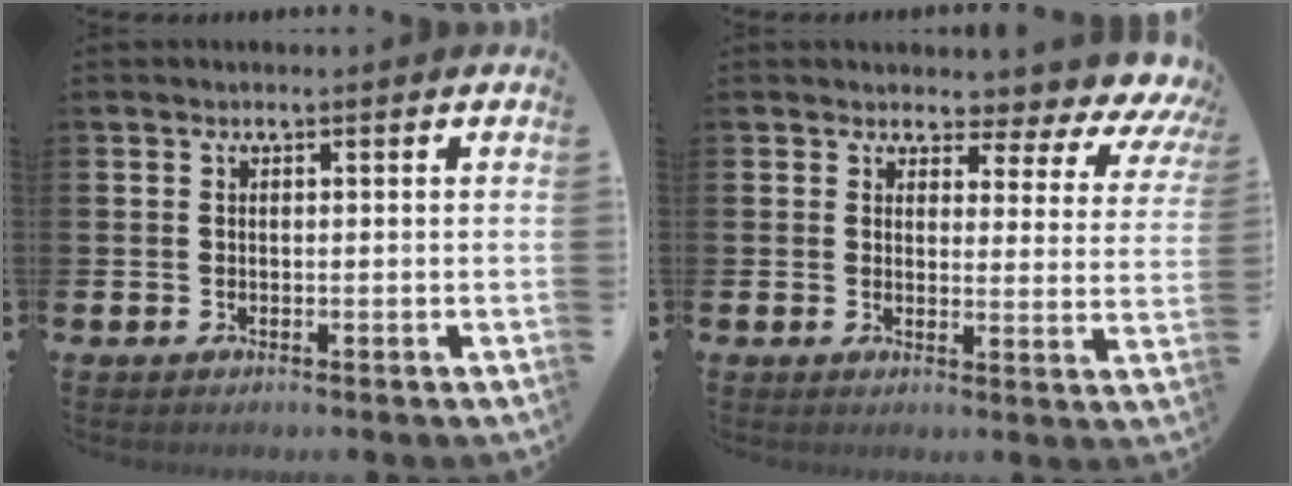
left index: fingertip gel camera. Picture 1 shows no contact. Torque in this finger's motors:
{"motor_torque": [0.60, -0.37, 0.55, 0.02]}